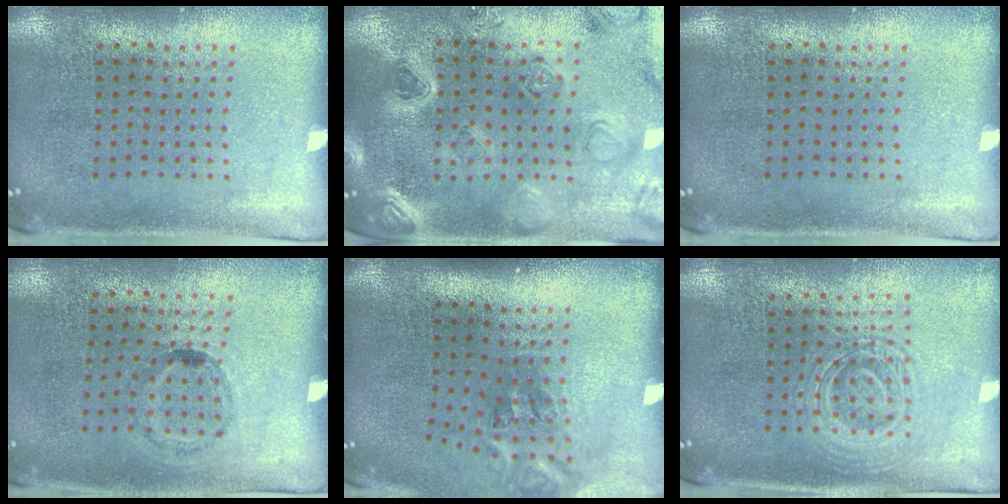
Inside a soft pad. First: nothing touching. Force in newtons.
{"total": 2.3, "press": 2.3, "slide": 0.2}
{"total": 0.0}
{"total": 1.1, "press": 0.6, "slide": 0.9}
{"total": 2.3, "press": 1.3, "slide": 1.9}
{"total": 2.9, "press": 2.8, "slide": 0.6}